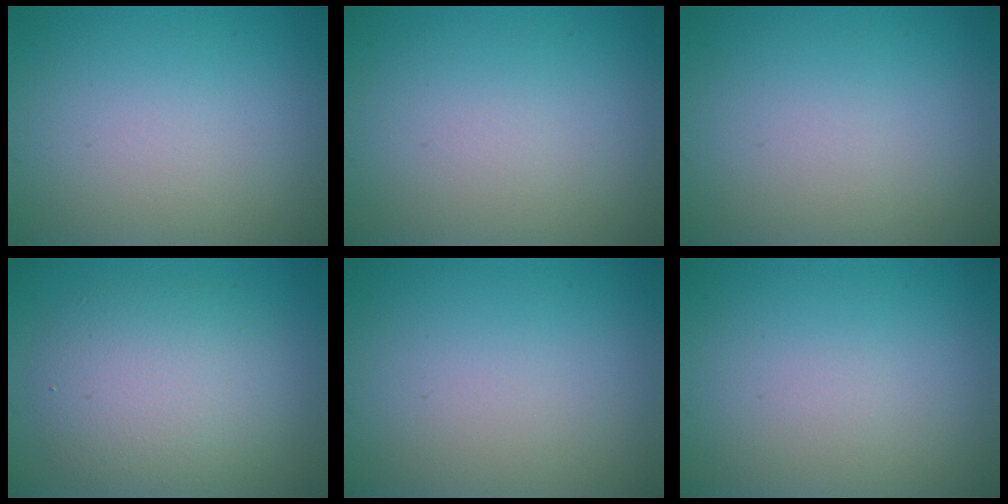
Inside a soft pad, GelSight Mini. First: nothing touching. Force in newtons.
{"total": 0.0}
{"total": 0.0}
{"total": 5.6, "press": 5.6, "slide": 0.3}
{"total": 0.0}
{"total": 0.0}